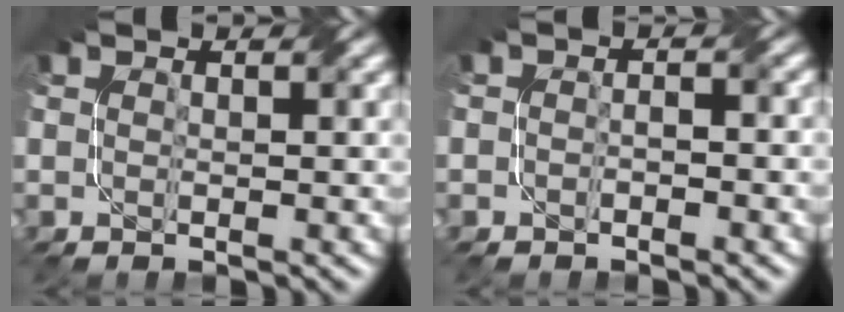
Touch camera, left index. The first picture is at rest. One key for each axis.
{"total": 1.0, "fx": -0.6, "fy": 0.4, "fz": 0.6, "tx": -0.013, "ty": 0.001, "tz": -0.013}